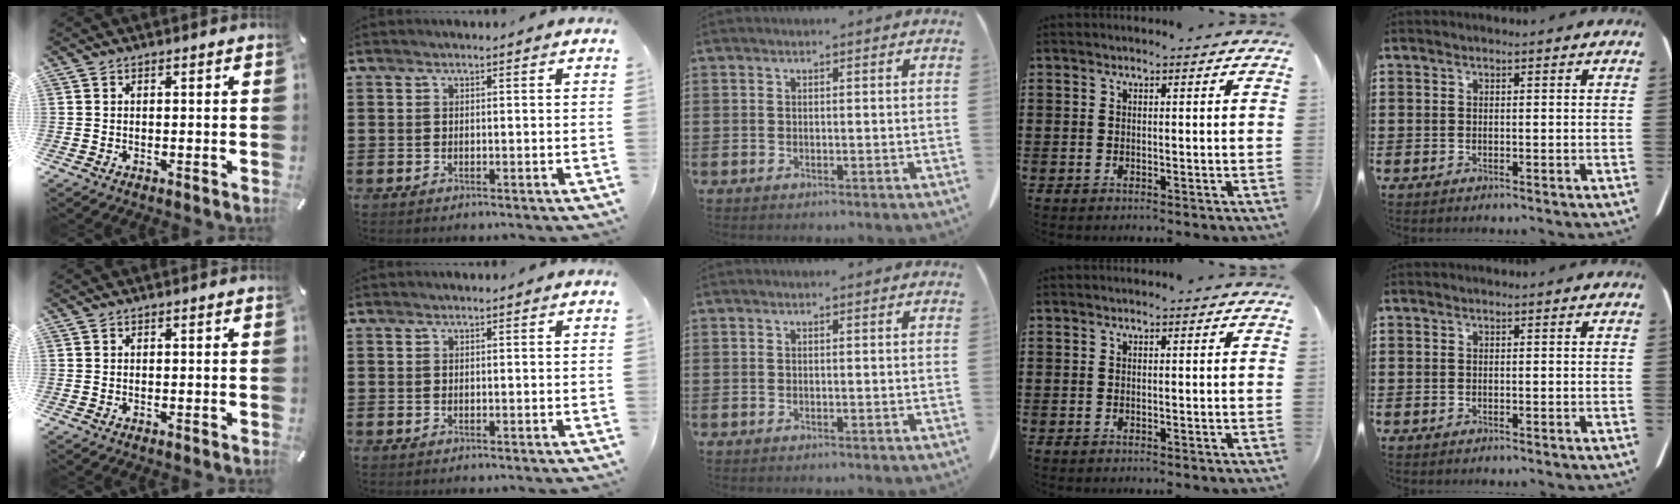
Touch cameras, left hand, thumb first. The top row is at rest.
{}